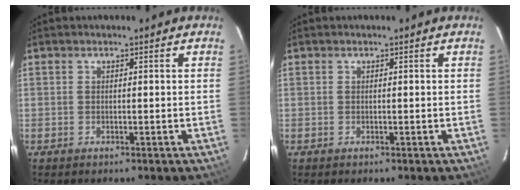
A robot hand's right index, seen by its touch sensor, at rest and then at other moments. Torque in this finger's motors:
{"motor_torque": [0.00, 0.00, 0.00, 0.00]}